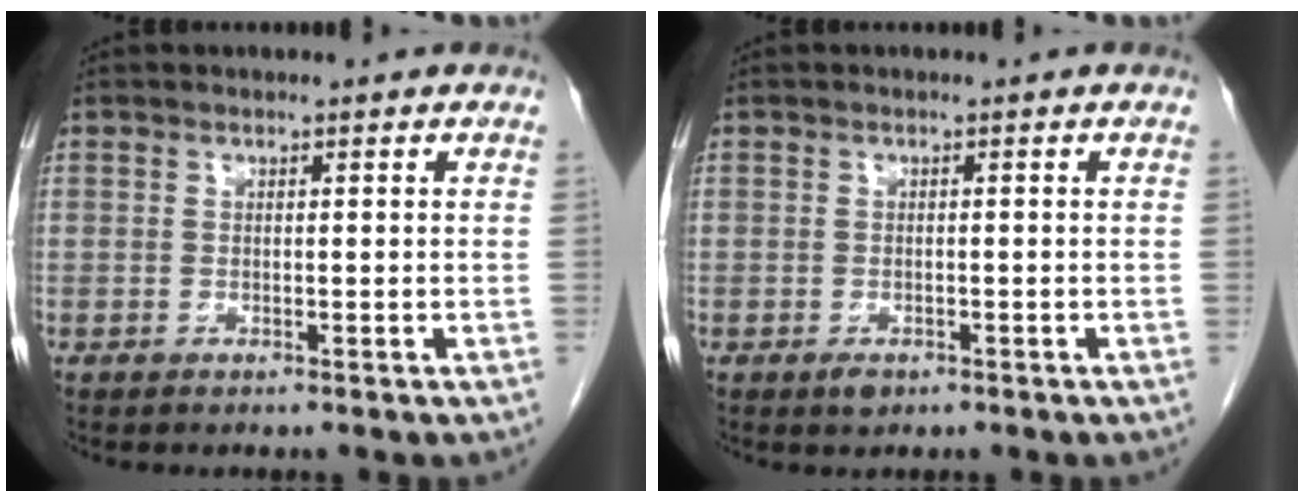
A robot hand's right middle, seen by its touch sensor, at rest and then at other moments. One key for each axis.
{"total": 1.4, "fx": -0.8, "fy": 0.8, "fz": 0.8, "tx": -0.014, "ty": 0.001, "tz": -0.008}